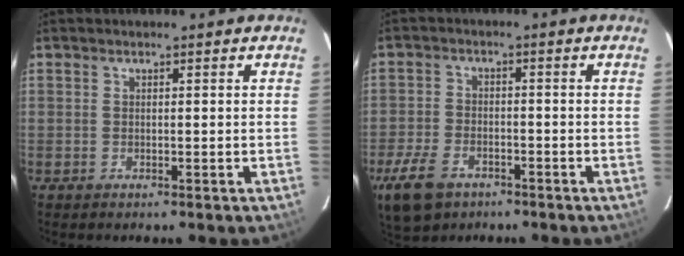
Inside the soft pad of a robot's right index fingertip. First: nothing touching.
{"total": 9.6, "force": [-6.0, 5.6, 5.0], "torque": [-0.133, -0.008, -0.110]}